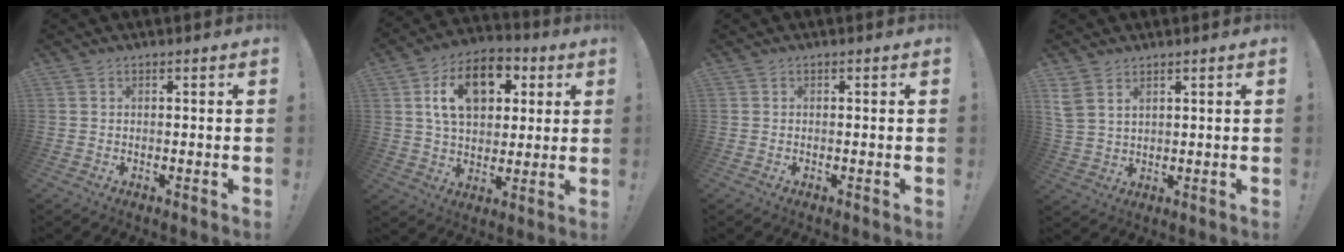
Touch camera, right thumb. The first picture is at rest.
{"total": 16.0, "force": [5.8, 10.7, 10.3], "torque": [-0.161, -0.004, 0.107]}
{"total": 0.0}
{"total": 4.7, "force": [3.0, 2.8, 2.5], "torque": [-0.053, -0.009, 0.061]}